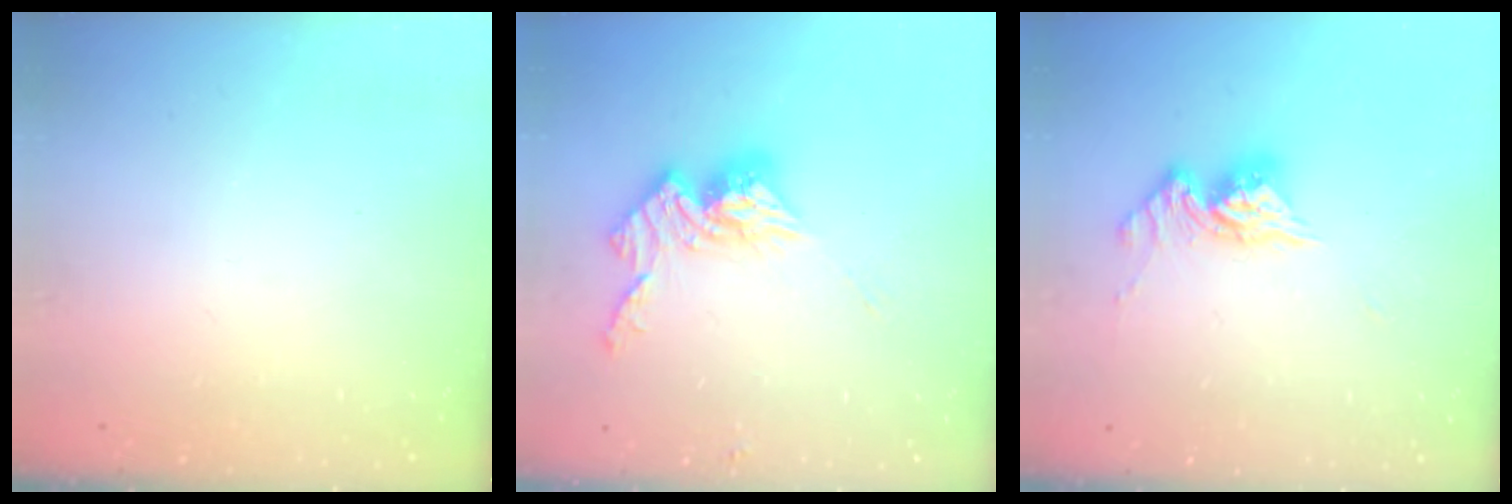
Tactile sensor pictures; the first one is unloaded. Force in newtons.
{"total": 12.8, "press": 12.7, "slide": 1.1}
{"total": 10.3, "press": 10.3, "slide": 1.0}